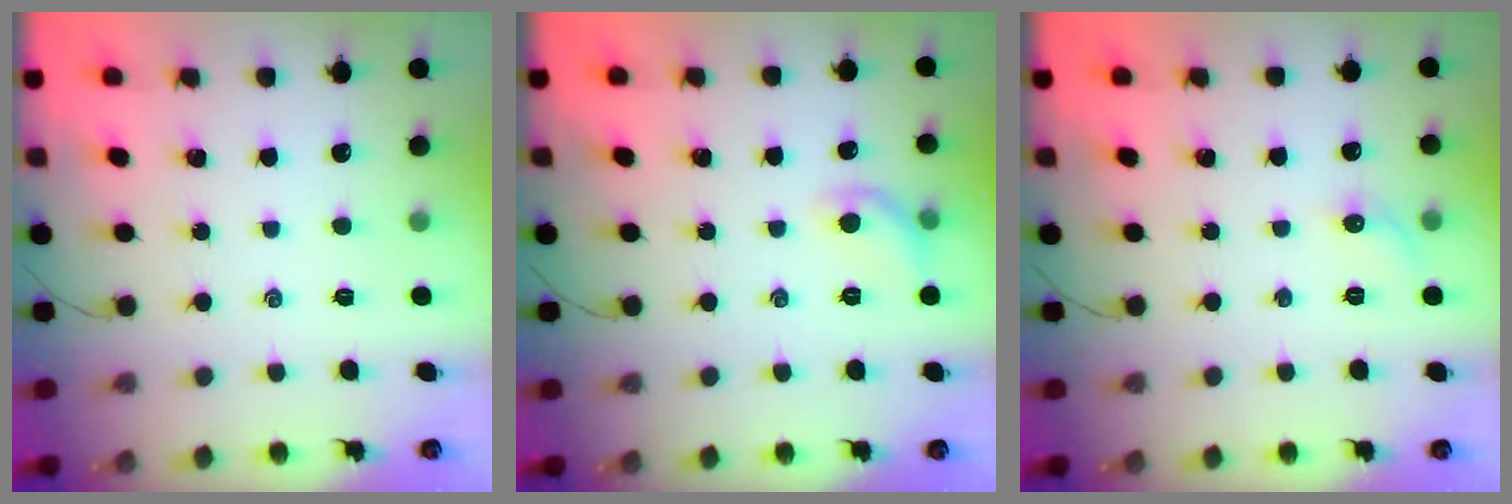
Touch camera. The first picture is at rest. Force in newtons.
{"total": 6.4, "press": 6.3, "slide": 1.2}
{"total": 5.3, "press": 5.0, "slide": 1.8}